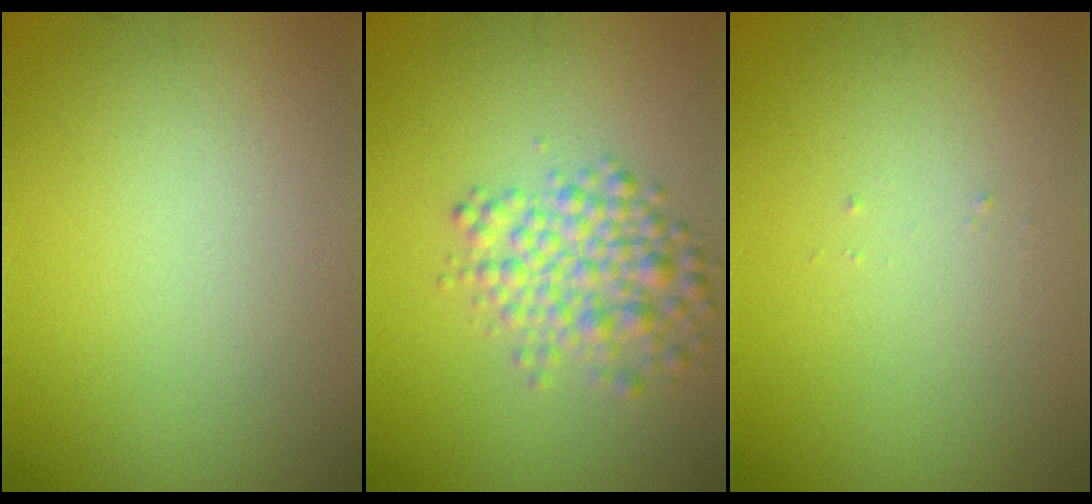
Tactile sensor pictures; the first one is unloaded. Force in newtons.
{"total": 3.9, "press": 3.9, "slide": 0.1}
{"total": 0.0}